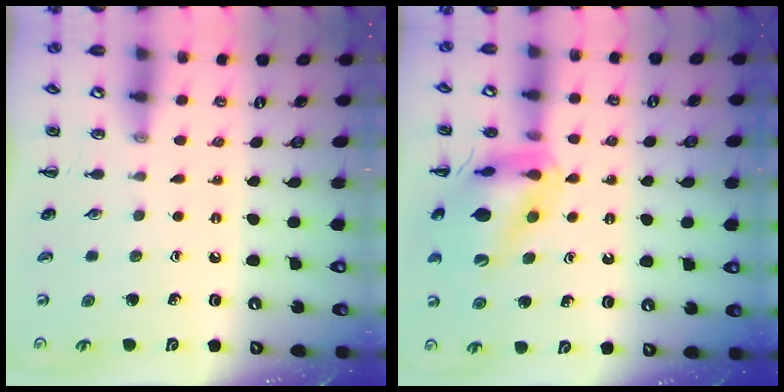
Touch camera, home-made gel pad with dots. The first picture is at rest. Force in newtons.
{"total": 15.7, "press": 15.6, "slide": 2.0}